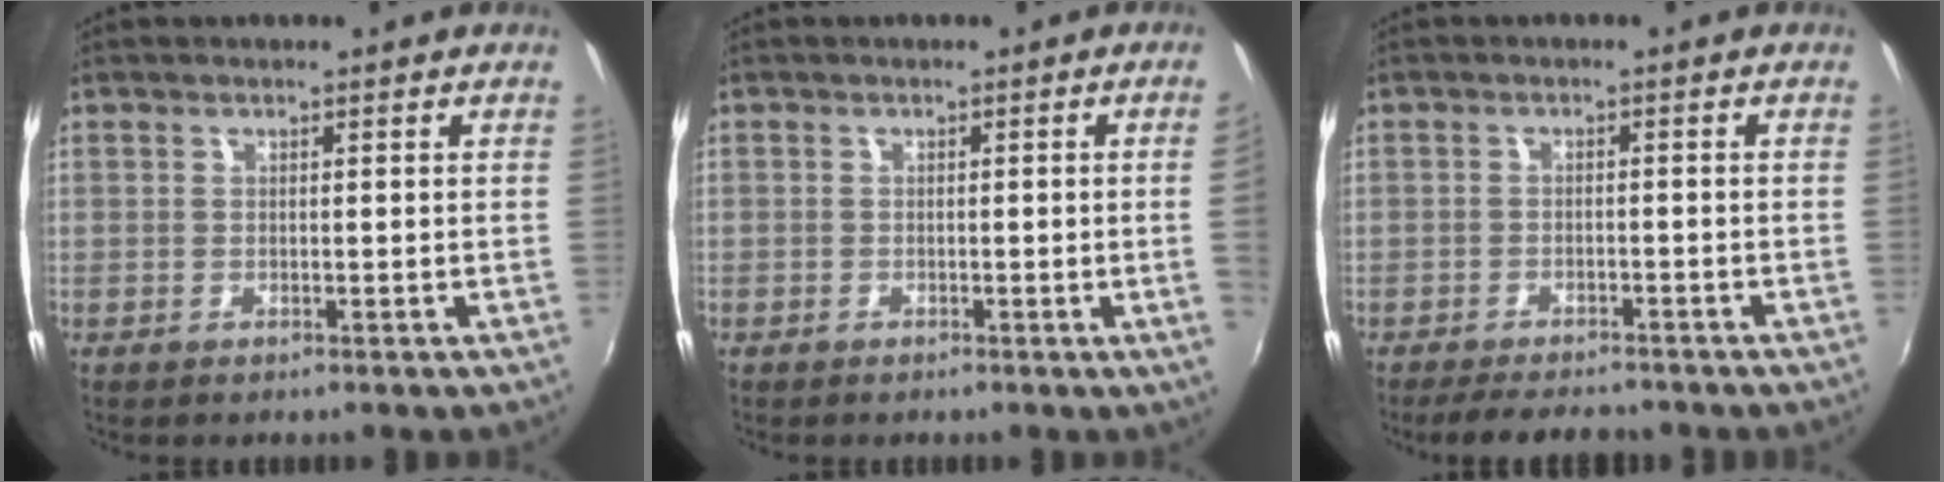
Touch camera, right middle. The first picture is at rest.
{"total": 2.0, "force": [-0.3, -1.1, 1.6], "torque": [-0.025, -0.012, -0.001]}
{"total": 7.2, "force": [-6.3, 2.2, 2.8], "torque": [-0.072, -0.006, -0.095]}